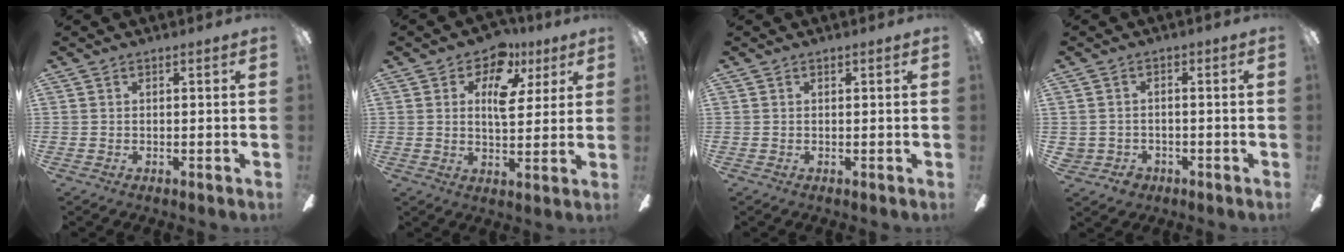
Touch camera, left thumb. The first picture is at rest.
{"total": 11.0, "force": [5.1, 6.3, 7.4], "torque": [-0.100, -0.010, 0.086]}
{"total": 0.0}
{"total": 3.2, "force": [-0.9, 3.0, 0.4], "torque": [-0.011, 0.008, -0.017]}